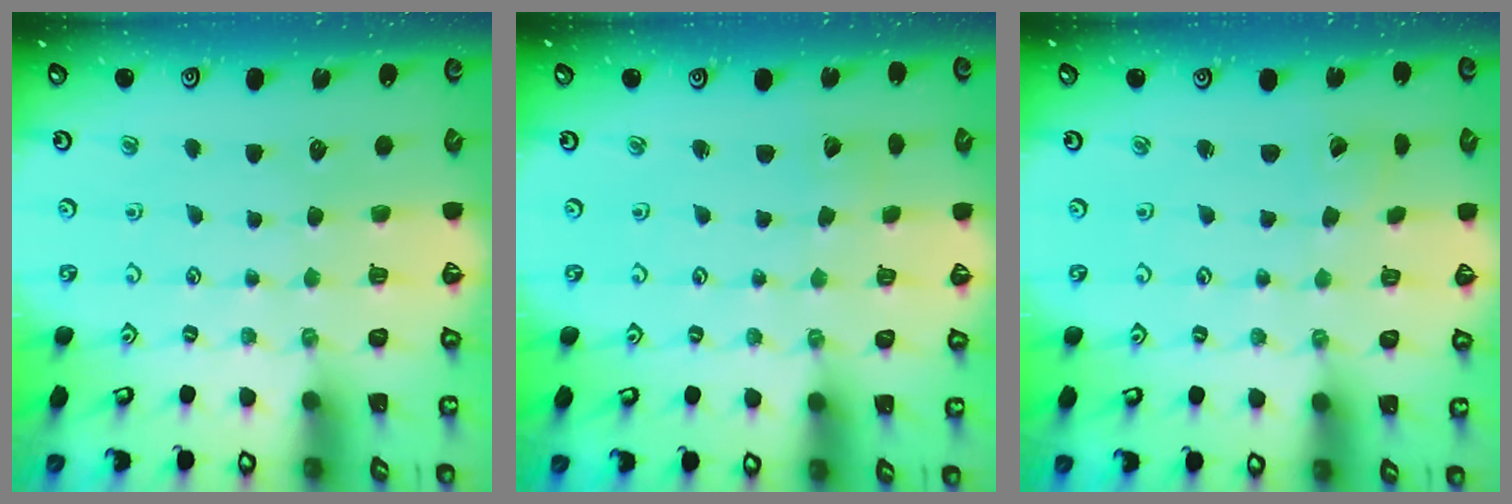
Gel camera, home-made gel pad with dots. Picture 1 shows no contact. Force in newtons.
{"total": 2.4, "press": 2.4, "slide": 0.3}
{"total": 2.1, "press": 2.1, "slide": 0.1}